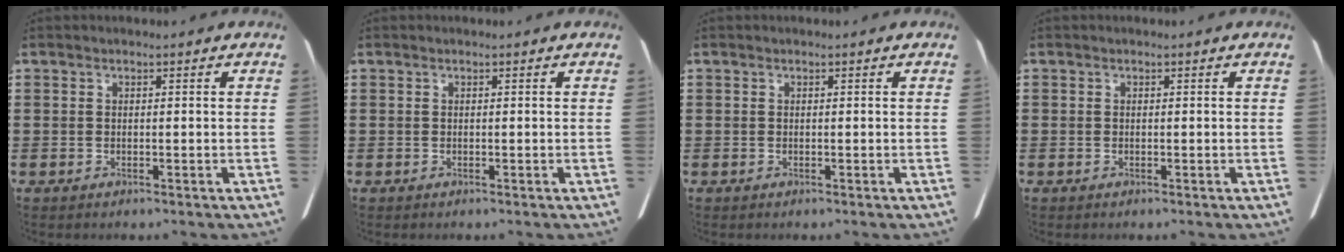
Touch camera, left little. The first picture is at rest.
{"total": 0.0}
{"total": 0.0}
{"total": 0.0}